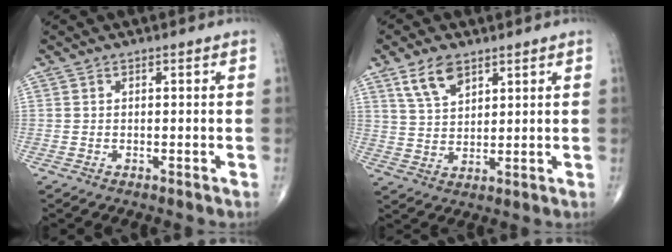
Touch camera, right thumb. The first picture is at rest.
{"total": 6.8, "force": [4.2, 3.5, 4.1], "torque": [-0.067, -0.020, 0.085]}